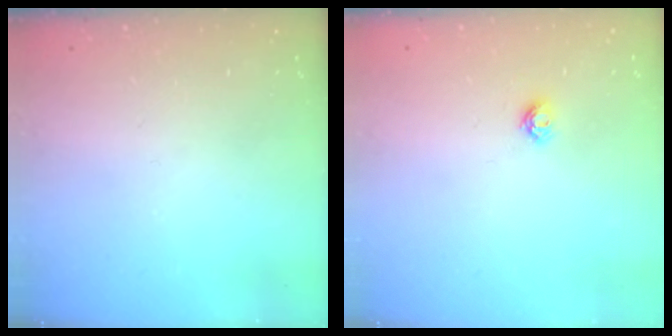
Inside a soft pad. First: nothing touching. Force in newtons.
{"total": 3.5, "press": 3.4, "slide": 0.4}